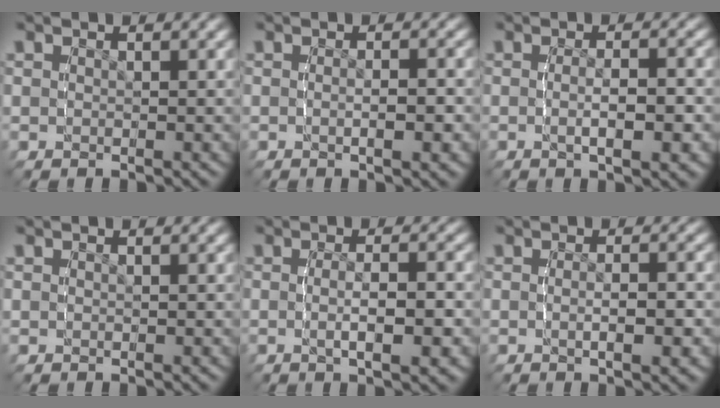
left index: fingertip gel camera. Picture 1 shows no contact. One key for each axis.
{"total": 1.7, "fx": -0.7, "fy": 0.3, "fz": 1.5, "tx": -0.026, "ty": -0.001, "tz": -0.013}
{"total": 2.9, "fx": -1.1, "fy": 0.6, "fz": 2.6, "tx": -0.044, "ty": -0.003, "tz": -0.020}
{"total": 0.0}
{"total": 3.4, "fx": -1.2, "fy": 0.7, "fz": 3.1, "tx": -0.052, "ty": -0.003, "tz": -0.020}
{"total": 2.2, "fx": -0.9, "fy": 0.4, "fz": 1.9, "tx": -0.034, "ty": -0.002, "tz": -0.016}